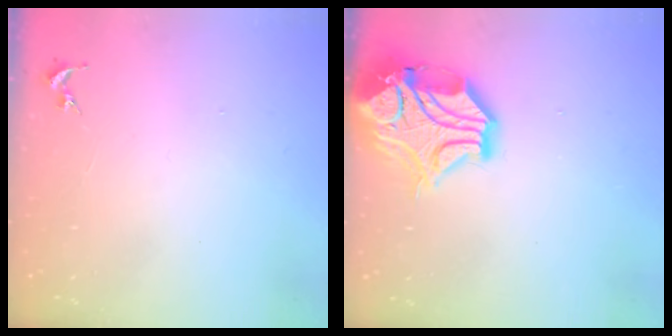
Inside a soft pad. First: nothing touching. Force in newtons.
{"total": 17.6, "press": 17.4, "slide": 2.6}